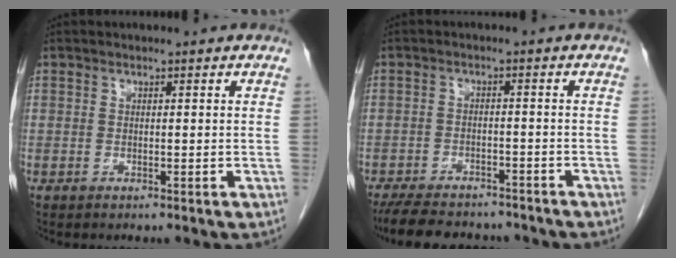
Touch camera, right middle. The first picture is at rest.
{"total": 12.3, "force": [-10.7, 3.8, 4.8], "torque": [-0.094, -0.005, -0.151]}